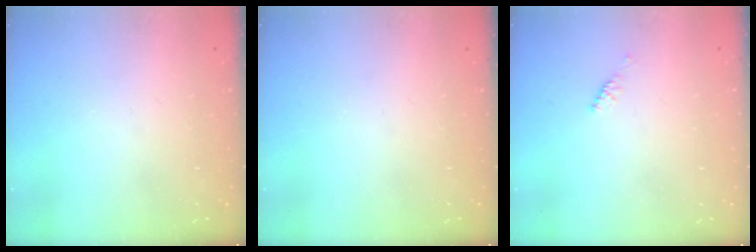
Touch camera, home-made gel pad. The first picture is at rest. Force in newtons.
{"total": 0.0}
{"total": 2.4, "press": 2.3, "slide": 0.7}